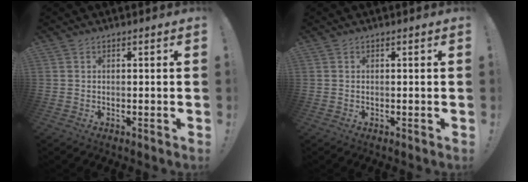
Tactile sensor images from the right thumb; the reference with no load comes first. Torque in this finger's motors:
{"motor_torque": [0.00, 0.00, 0.08, -0.09, 0.00]}